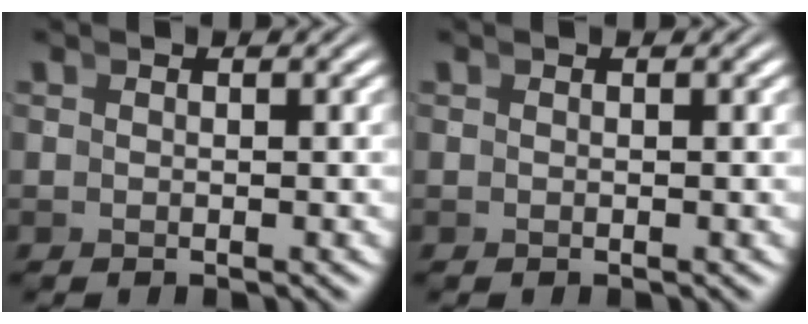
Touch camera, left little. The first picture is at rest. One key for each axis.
{"total": 0.0}